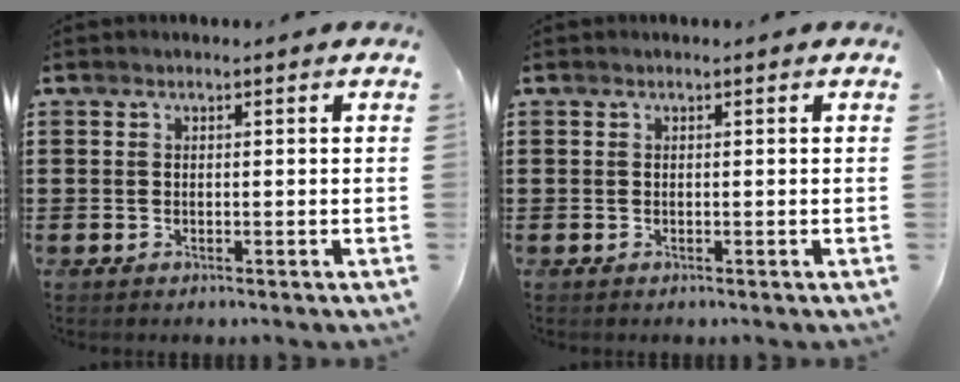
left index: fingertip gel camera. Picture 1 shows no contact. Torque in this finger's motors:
{"motor_torque": [0.00, 0.00, 0.00, 0.00]}